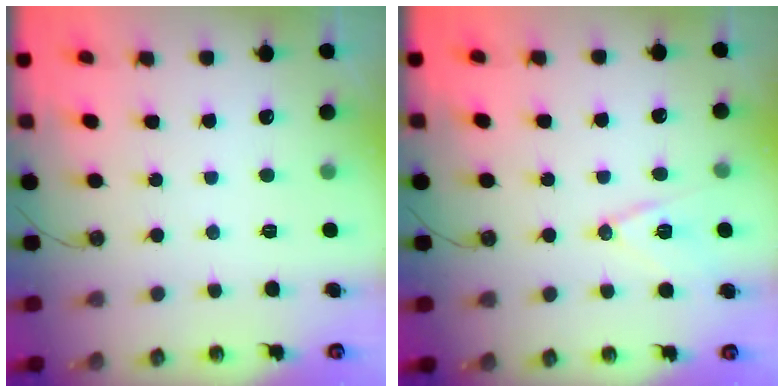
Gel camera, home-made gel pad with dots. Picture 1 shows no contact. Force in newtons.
{"total": 11.2, "press": 10.7, "slide": 3.3}